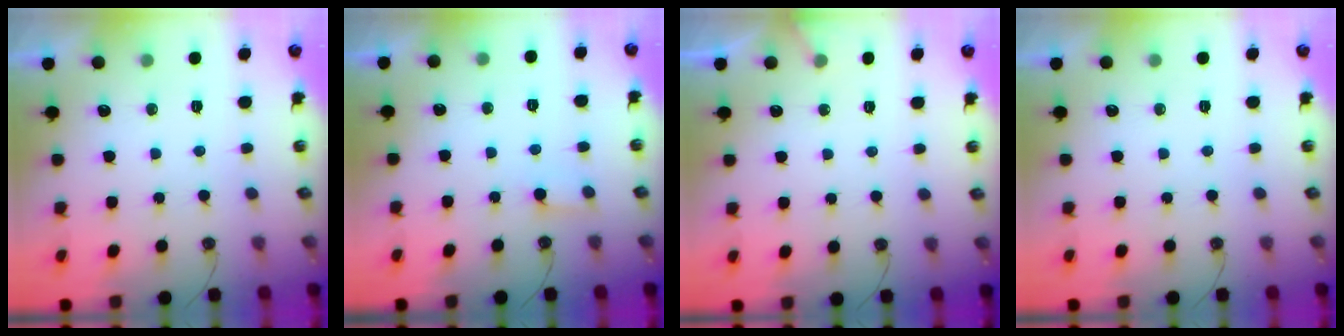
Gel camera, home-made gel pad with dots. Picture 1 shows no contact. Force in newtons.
{"total": 5.1, "press": 5.1, "slide": 0.4}
{"total": 3.7, "press": 3.7, "slide": 0.4}
{"total": 0.0}